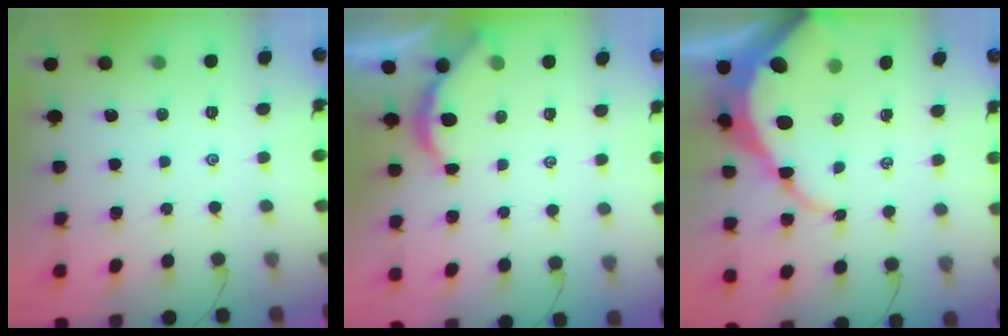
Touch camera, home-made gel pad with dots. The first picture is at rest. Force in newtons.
{"total": 1.9, "press": 1.9, "slide": 0.1}
{"total": 11.5, "press": 11.5, "slide": 1.0}